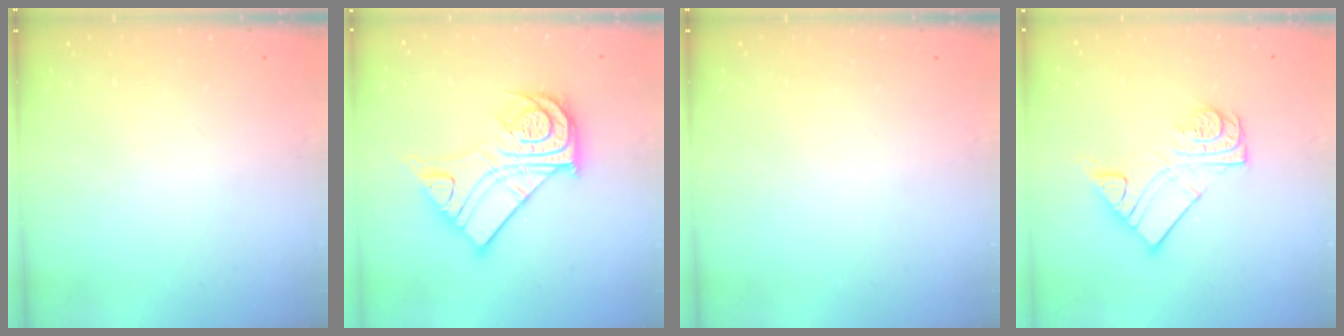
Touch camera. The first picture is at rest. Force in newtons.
{"total": 19.6, "press": 19.5, "slide": 1.8}
{"total": 0.0}
{"total": 12.5, "press": 12.4, "slide": 0.8}